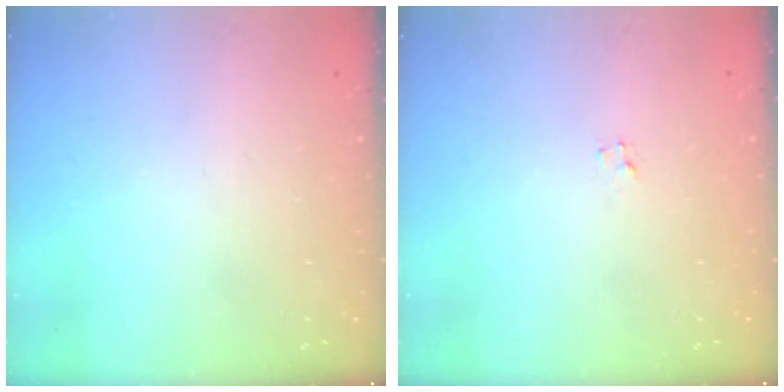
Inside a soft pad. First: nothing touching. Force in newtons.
{"total": 2.0, "press": 2.0, "slide": 0.2}